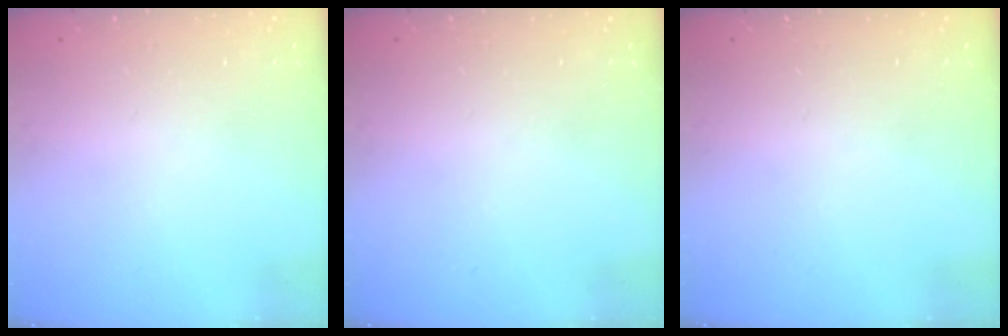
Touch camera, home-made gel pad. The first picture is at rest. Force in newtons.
{"total": 0.0}
{"total": 0.0}